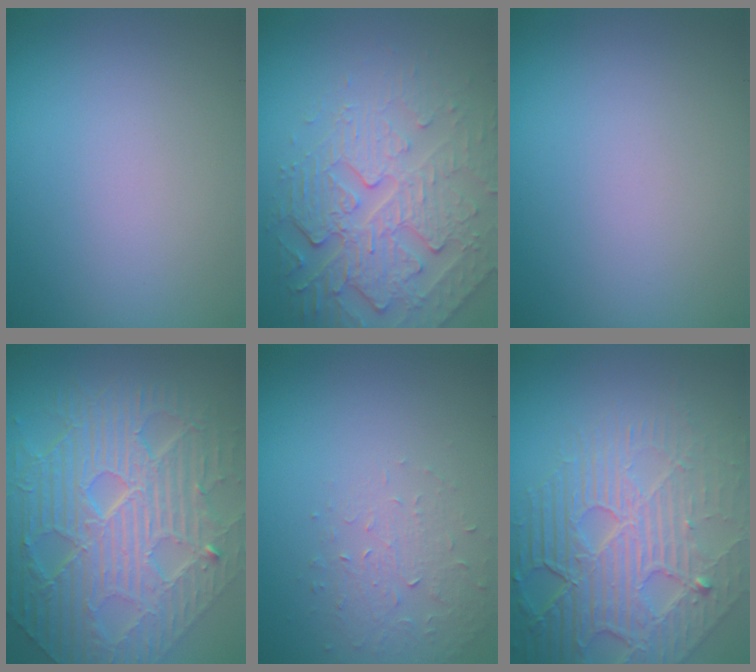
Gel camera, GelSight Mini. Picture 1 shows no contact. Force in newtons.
{"total": 4.8, "press": 4.4, "slide": 1.9}
{"total": 0.0}
{"total": 10.8, "press": 7.4, "slide": 7.9}
{"total": 1.6, "press": 0.9, "slide": 1.3}
{"total": 8.6, "press": 5.8, "slide": 6.4}